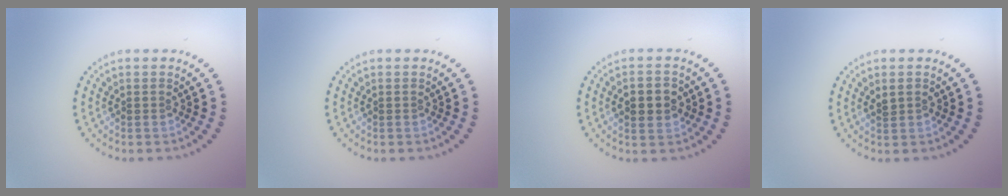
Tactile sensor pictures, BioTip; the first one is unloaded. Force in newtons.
{"total": 0.0}
{"total": 3.9, "press": 3.9, "slide": 0.0}
{"total": 1.1, "press": 1.1, "slide": 0.3}